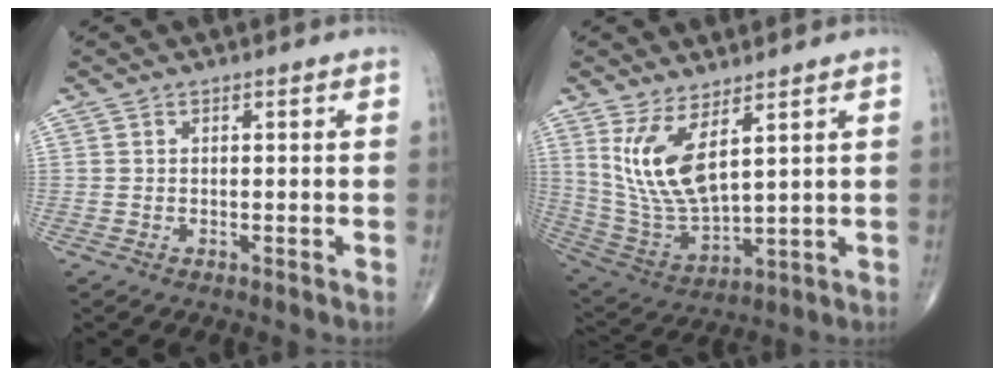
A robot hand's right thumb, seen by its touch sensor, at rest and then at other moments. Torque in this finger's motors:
{"motor_torque": [-0.32, 0.56, 0.25, 0.14, 0.15]}